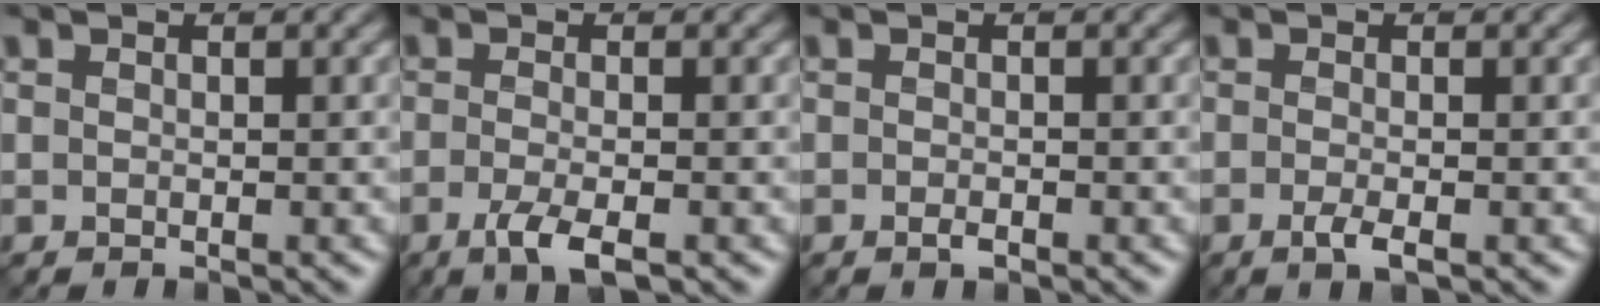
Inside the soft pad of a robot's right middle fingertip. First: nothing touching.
{"total": 3.0, "force": [-1.5, 0.7, 2.5], "torque": [-0.051, -0.006, -0.033]}
{"total": 0.8, "force": [-0.4, 0.3, 0.6], "torque": [-0.012, -0.002, -0.007]}
{"total": 1.7, "force": [-0.8, 0.4, 1.5], "torque": [-0.029, -0.006, -0.017]}